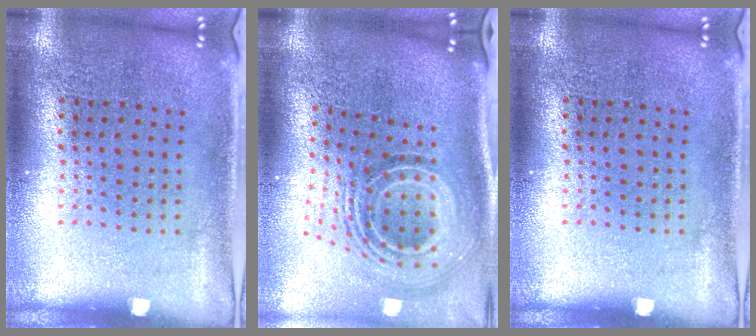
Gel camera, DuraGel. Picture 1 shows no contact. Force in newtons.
{"total": 2.3, "press": 1.5, "slide": 1.7}
{"total": 0.0}